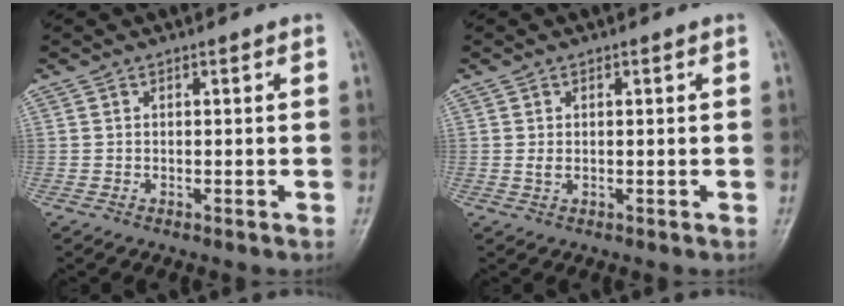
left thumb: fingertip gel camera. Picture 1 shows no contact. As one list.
[{"total": 1.4, "force": [0.1, 0.8, 1.1], "torque": [-0.026, 0.004, 0.004]}]